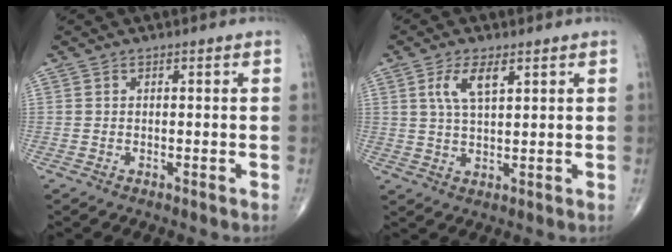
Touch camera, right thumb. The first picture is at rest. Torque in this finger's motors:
{"motor_torque": [-0.03, 0.14, 0.30, 0.14, 0.08]}